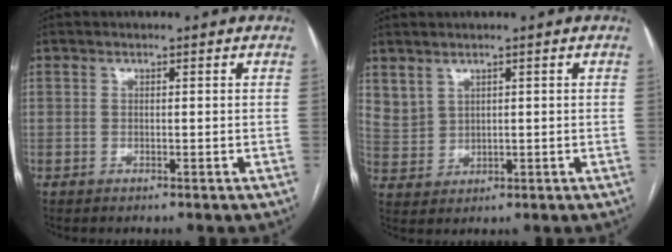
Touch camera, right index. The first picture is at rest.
{"total": 4.0, "force": [2.9, 2.5, 1.2], "torque": [-0.028, 0.003, 0.074]}